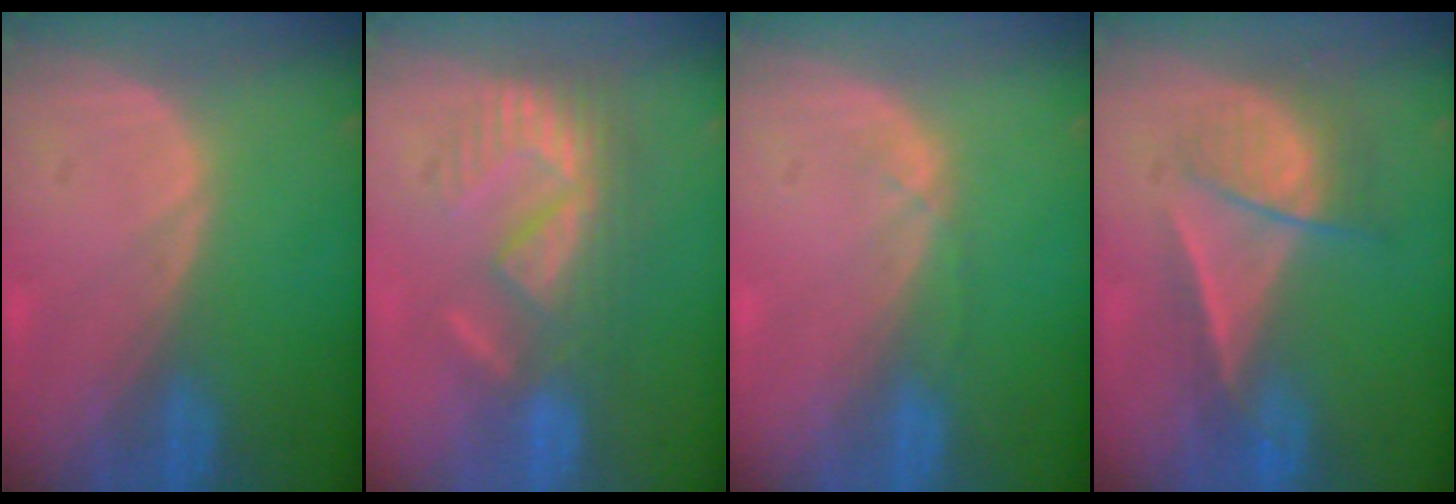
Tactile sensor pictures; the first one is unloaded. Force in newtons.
{"total": 9.5, "press": 8.2, "slide": 4.9}
{"total": 1.1, "press": 1.1, "slide": 0.2}
{"total": 7.1, "press": 6.1, "slide": 3.7}